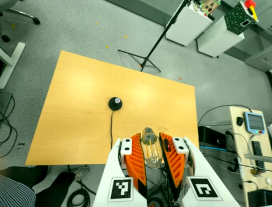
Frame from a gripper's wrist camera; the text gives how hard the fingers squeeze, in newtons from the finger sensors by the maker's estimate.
{"total": 18.8, "left": 20.9, "right": 16.7}